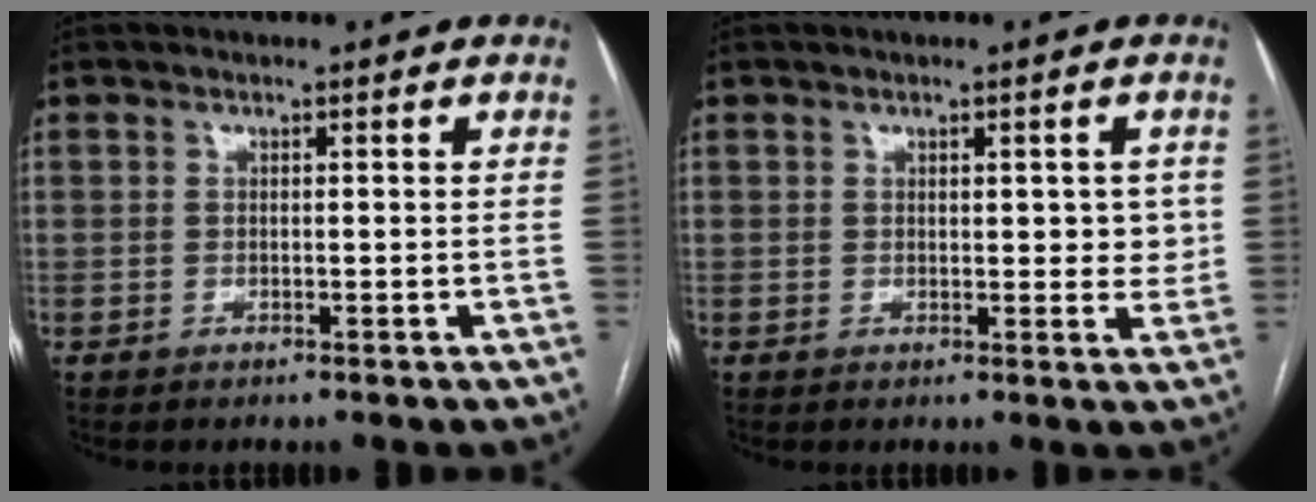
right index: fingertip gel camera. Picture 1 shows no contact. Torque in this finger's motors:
{"motor_torque": [-0.11, 0.02, -0.02, 0.00]}